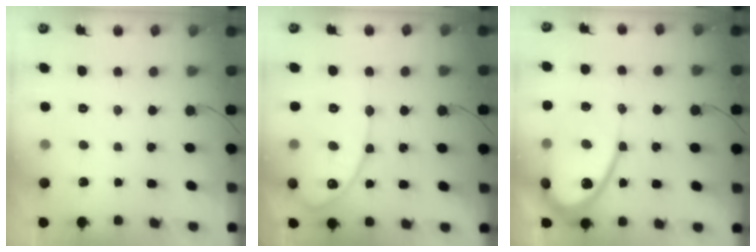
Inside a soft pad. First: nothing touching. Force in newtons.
{"total": 14.5, "press": 14.5, "slide": 0.8}
{"total": 13.5, "press": 13.4, "slide": 1.1}